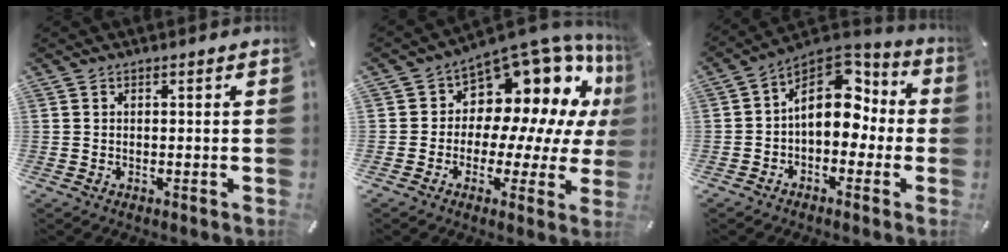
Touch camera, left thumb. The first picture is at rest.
{"total": 12.6, "force": [8.0, 7.5, 6.3], "torque": [-0.098, -0.094, 0.135]}
{"total": 13.9, "force": [2.4, 9.8, 9.6], "torque": [-0.137, -0.014, 0.042]}